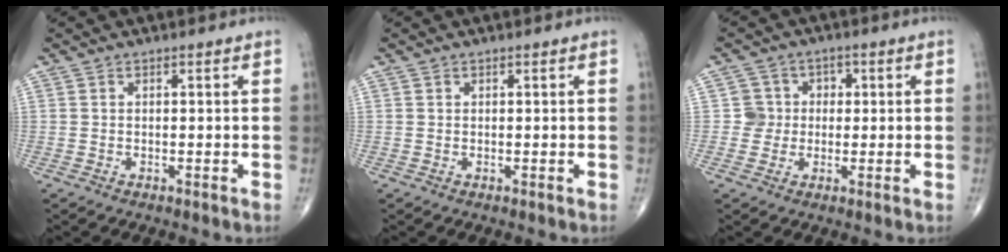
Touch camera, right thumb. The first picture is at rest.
{"total": 0.0}
{"total": 4.5, "force": [0.1, 4.5, 0.2], "torque": [0.036, 0.012, -0.005]}